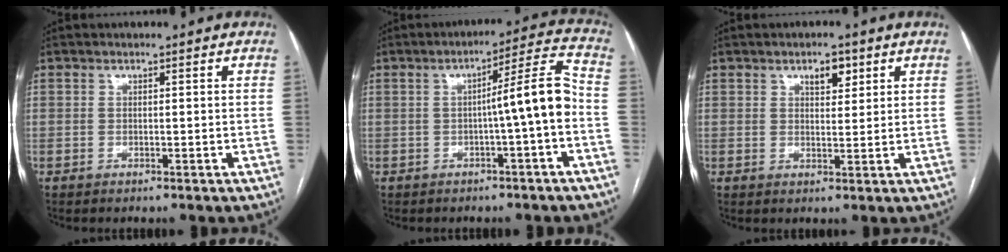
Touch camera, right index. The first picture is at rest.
{"total": 8.0, "force": [-1.6, -0.7, 7.8], "torque": [-0.109, 0.022, -0.021]}
{"total": 3.4, "force": [1.9, 1.5, 2.4], "torque": [-0.036, 0.003, 0.032]}